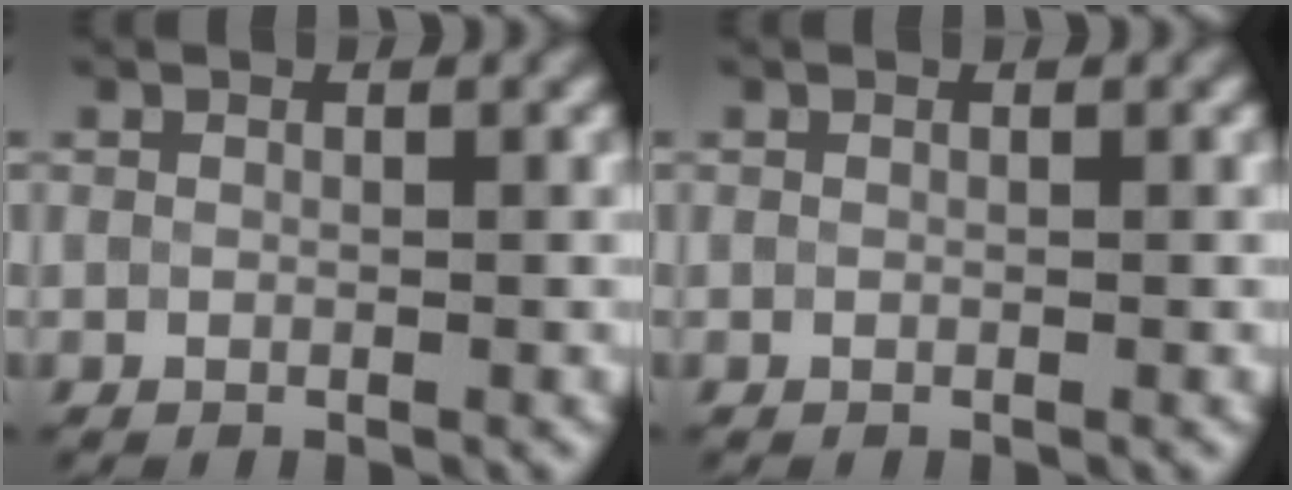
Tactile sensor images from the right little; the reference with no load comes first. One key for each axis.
{"total": 0.0}